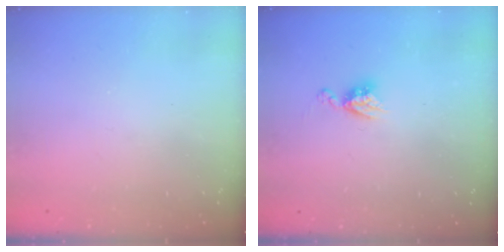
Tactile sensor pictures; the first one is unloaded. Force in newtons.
{"total": 5.3, "press": 5.3, "slide": 0.5}